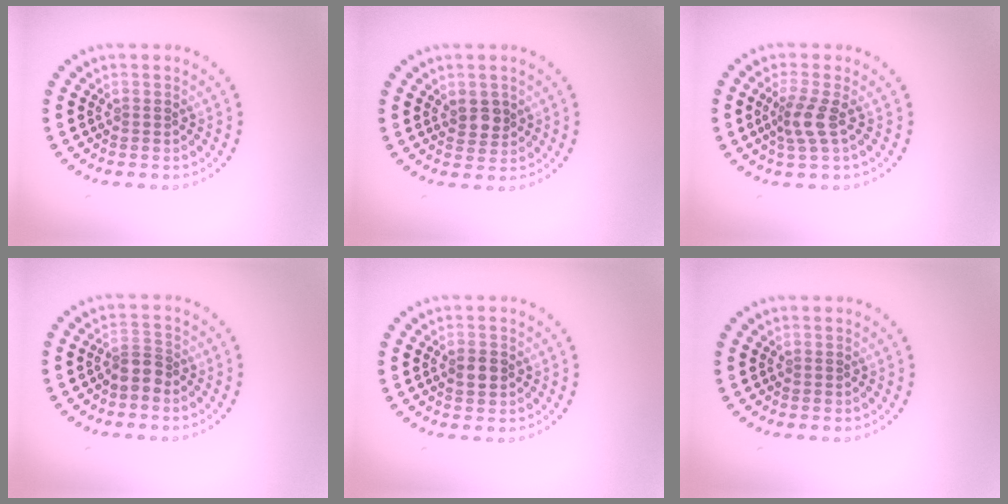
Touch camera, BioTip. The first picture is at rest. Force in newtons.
{"total": 1.9, "press": 1.7, "slide": 0.7}
{"total": 2.4, "press": 1.8, "slide": 1.6}
{"total": 2.1, "press": 1.6, "slide": 1.3}
{"total": 1.6, "press": 1.6, "slide": 0.1}
{"total": 0.0}